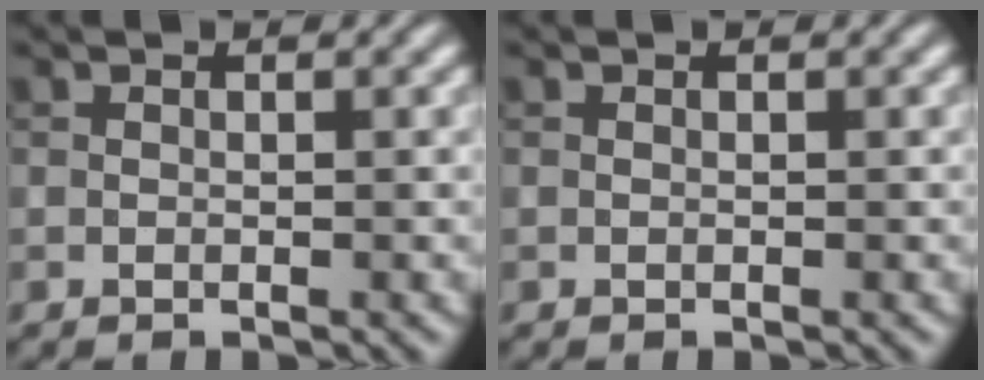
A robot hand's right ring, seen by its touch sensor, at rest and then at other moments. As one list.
[{"total": 0.0}]